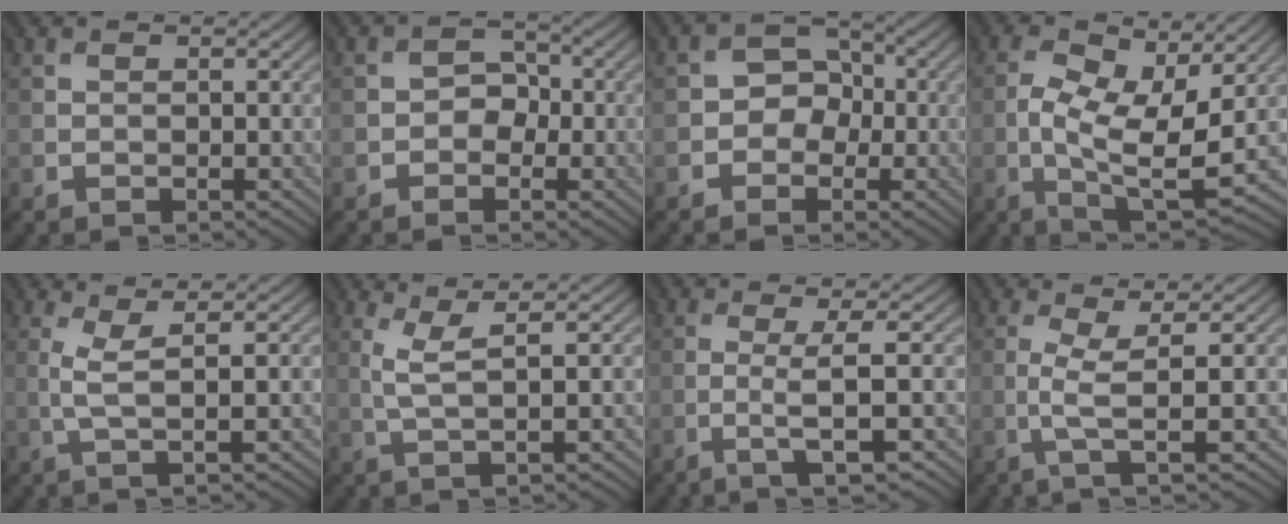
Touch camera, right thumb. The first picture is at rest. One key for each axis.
{"total": 2.7, "fx": -1.2, "fy": 2.1, "fz": 1.1, "tx": -0.004, "ty": 0.003, "tz": -0.024}
{"total": 4.1, "fx": -1.5, "fy": 3.4, "fz": 1.9, "tx": -0.014, "ty": 0.008, "tz": -0.037}
{"total": 9.4, "fx": -0.1, "fy": 4.2, "fz": 8.4, "tx": -0.169, "ty": -0.003, "tz": 0.003}
{"total": 2.4, "fx": 0.3, "fy": -0.2, "fz": 2.4, "tx": -0.052, "ty": 0.003, "tz": 0.009}
{"total": 2.6, "fx": 0.8, "fy": -0.2, "fz": 2.4, "tx": -0.053, "ty": 0.003, "tz": 0.021}
{"total": 3.3, "fx": -1.3, "fy": -0.2, "fz": 3.0, "tx": -0.047, "ty": 0.008, "tz": -0.037}
{"total": 3.2, "fx": -0.6, "fy": -0.1, "fz": 3.2, "tx": -0.067, "ty": 0.005, "tz": -0.015}